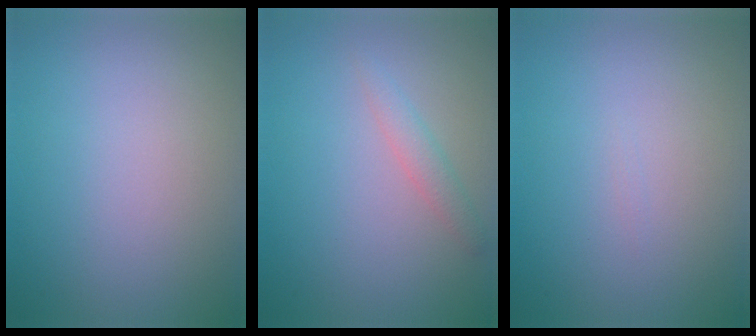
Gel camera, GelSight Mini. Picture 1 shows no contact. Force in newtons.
{"total": 1.5, "press": 1.5, "slide": 0.2}
{"total": 0.0}